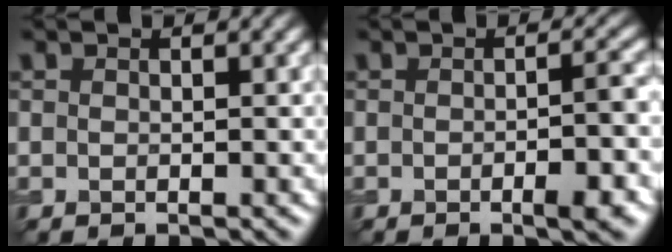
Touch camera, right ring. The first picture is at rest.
{"total": 3.6, "force": [-1.2, 0.8, 3.3], "torque": [-0.039, 0.008, -0.011]}